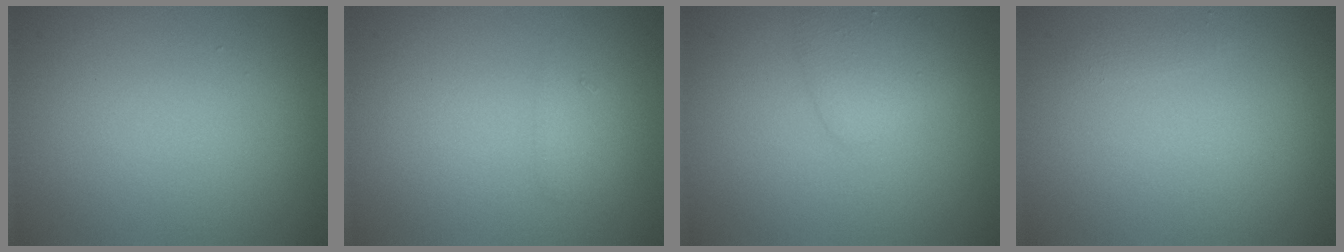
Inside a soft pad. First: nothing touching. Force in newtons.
{"total": 1.0, "press": 1.0, "slide": 0.1}
{"total": 2.2, "press": 2.2, "slide": 0.1}
{"total": 0.5, "press": 0.5, "slide": 0.1}